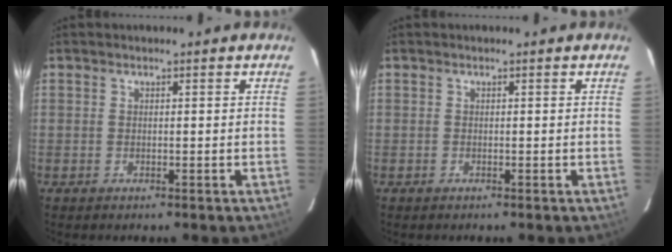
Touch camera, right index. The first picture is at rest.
{"total": 0.0}